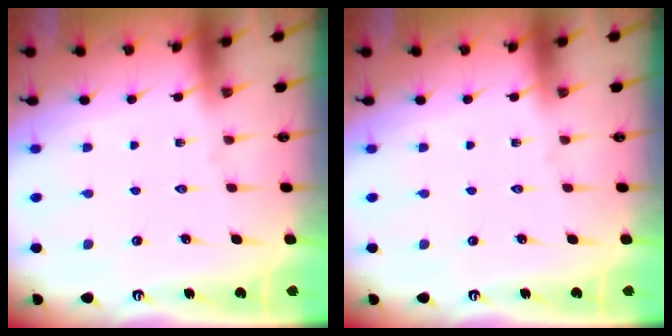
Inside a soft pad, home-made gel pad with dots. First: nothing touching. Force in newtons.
{"total": 0.0}